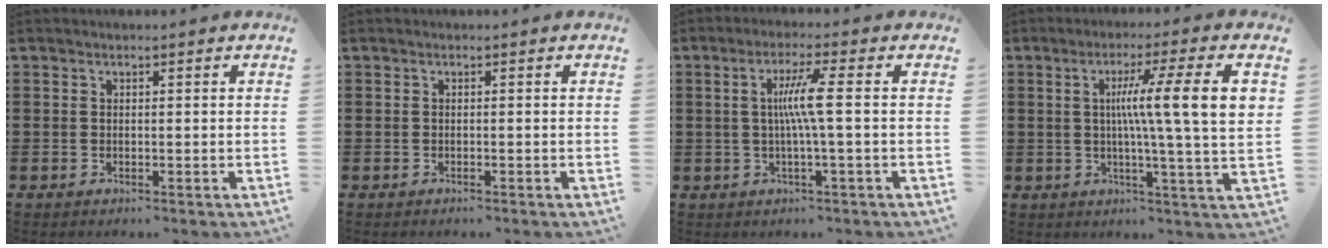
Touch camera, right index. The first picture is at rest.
{"total": 0.0}
{"total": 5.8, "force": [0.1, -0.5, 5.8], "torque": [-0.108, -0.006, -0.005]}
{"total": 12.1, "force": [2.3, 0.4, 11.9], "torque": [-0.212, 0.001, 0.030]}